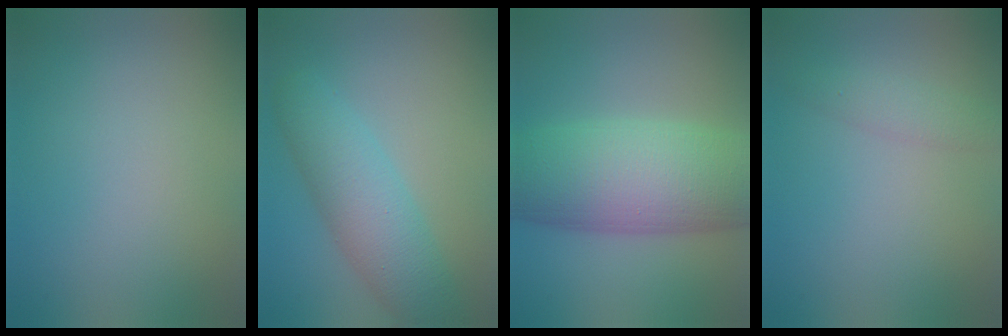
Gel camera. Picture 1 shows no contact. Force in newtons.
{"total": 5.6, "press": 5.6, "slide": 0.3}
{"total": 11.4, "press": 11.4, "slide": 0.4}
{"total": 1.7, "press": 1.7, "slide": 0.1}